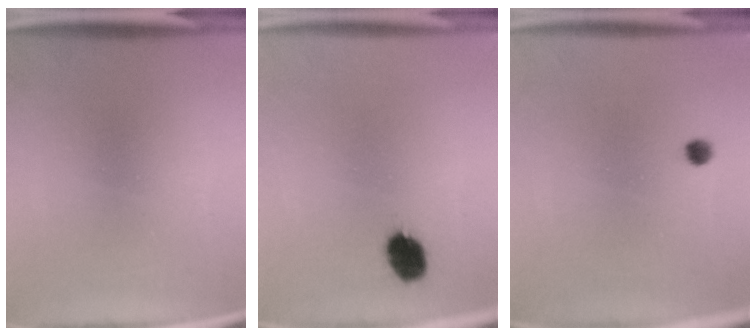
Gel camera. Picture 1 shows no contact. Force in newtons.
{"total": 5.5}
{"total": 1.3}